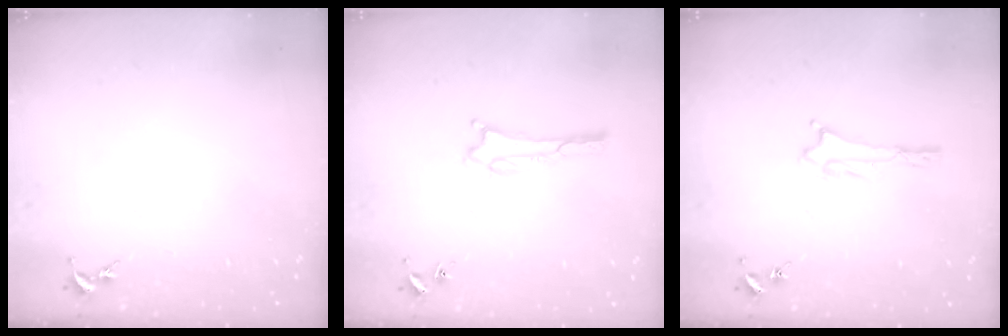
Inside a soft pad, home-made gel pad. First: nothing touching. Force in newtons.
{"total": 1.1, "press": 1.0, "slide": 0.1}
{"total": 1.0, "press": 1.0, "slide": 0.1}